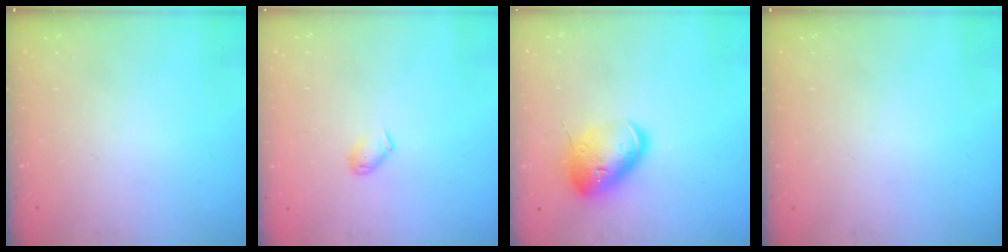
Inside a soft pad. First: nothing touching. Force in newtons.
{"total": 5.0, "press": 4.9, "slide": 0.8}
{"total": 15.1, "press": 14.9, "slide": 2.1}
{"total": 0.0}